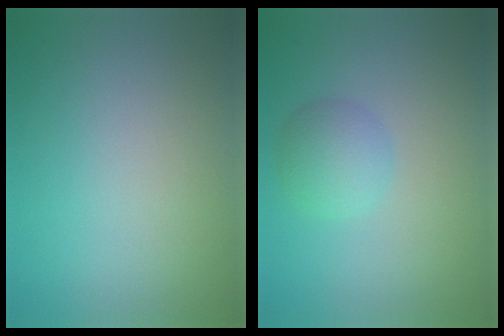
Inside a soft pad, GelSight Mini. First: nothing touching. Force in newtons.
{"total": 2.7, "press": 2.7, "slide": 0.1}